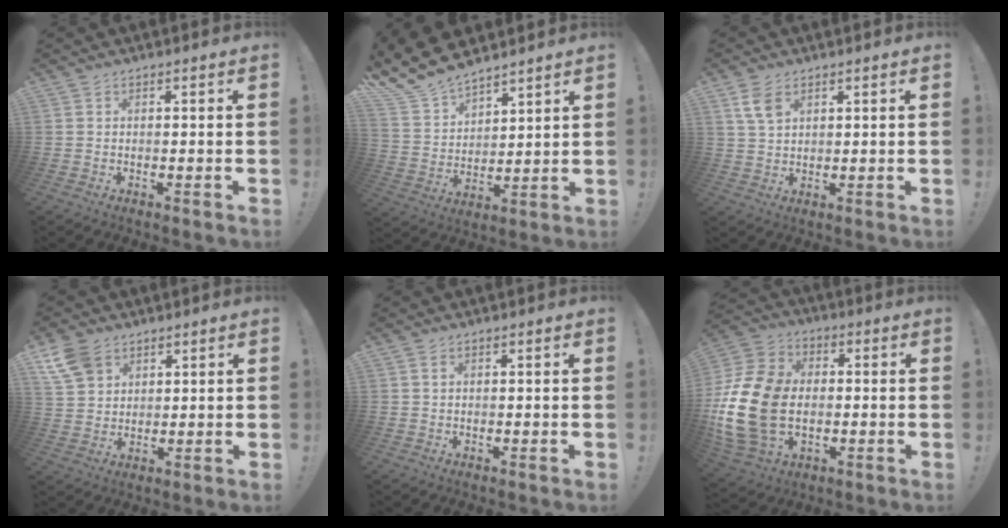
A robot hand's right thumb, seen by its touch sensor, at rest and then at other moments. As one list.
[{"total": 12.4, "force": [11.3, 4.5, 2.2], "torque": [-0.076, -0.090, 0.214]}, {"total": 5.7, "force": [3.1, 3.4, 3.5], "torque": [-0.066, -0.007, 0.060]}, {"total": 8.9, "force": [5.2, 6.2, 3.7], "torque": [-0.075, -0.022, 0.105]}, {"total": 1.1, "force": [0.5, 0.5, 0.8], "torque": [-0.026, 0.005, 0.010]}, {"total": 21.9, "force": [-2.5, 15.8, 15.0], "torque": [-0.297, 0.033, -0.033]}]